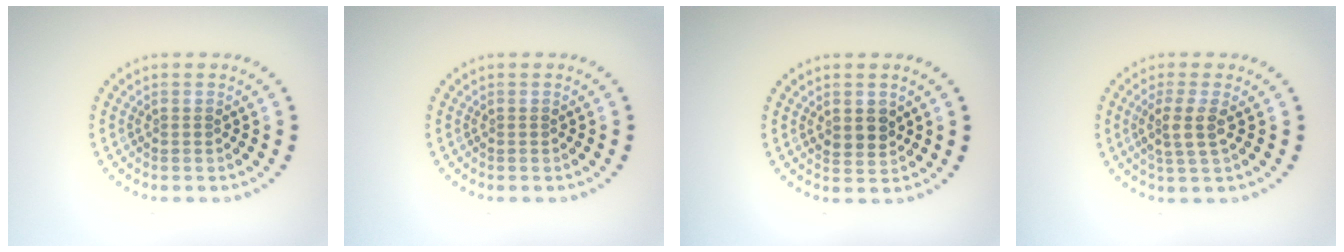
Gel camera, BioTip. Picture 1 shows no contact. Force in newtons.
{"total": 0.0}
{"total": 1.9, "press": 1.8, "slide": 0.6}
{"total": 2.4, "press": 2.0, "slide": 1.3}